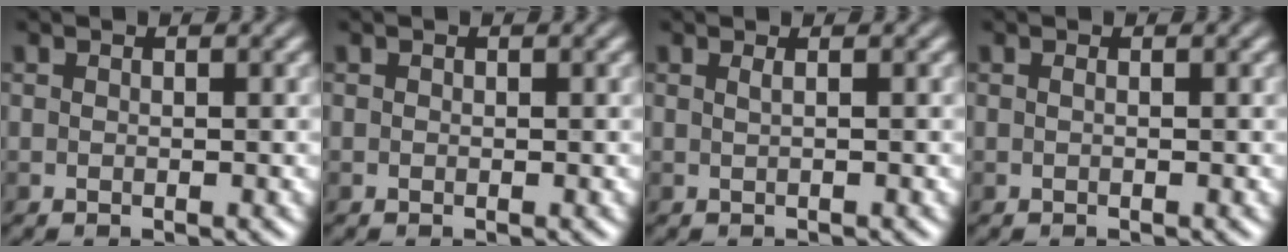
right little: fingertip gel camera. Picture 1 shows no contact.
{"total": 0.0}
{"total": 0.8, "force": [0.2, 0.3, 0.7], "torque": [-0.008, 0.001, -0.002]}
{"total": 0.0}